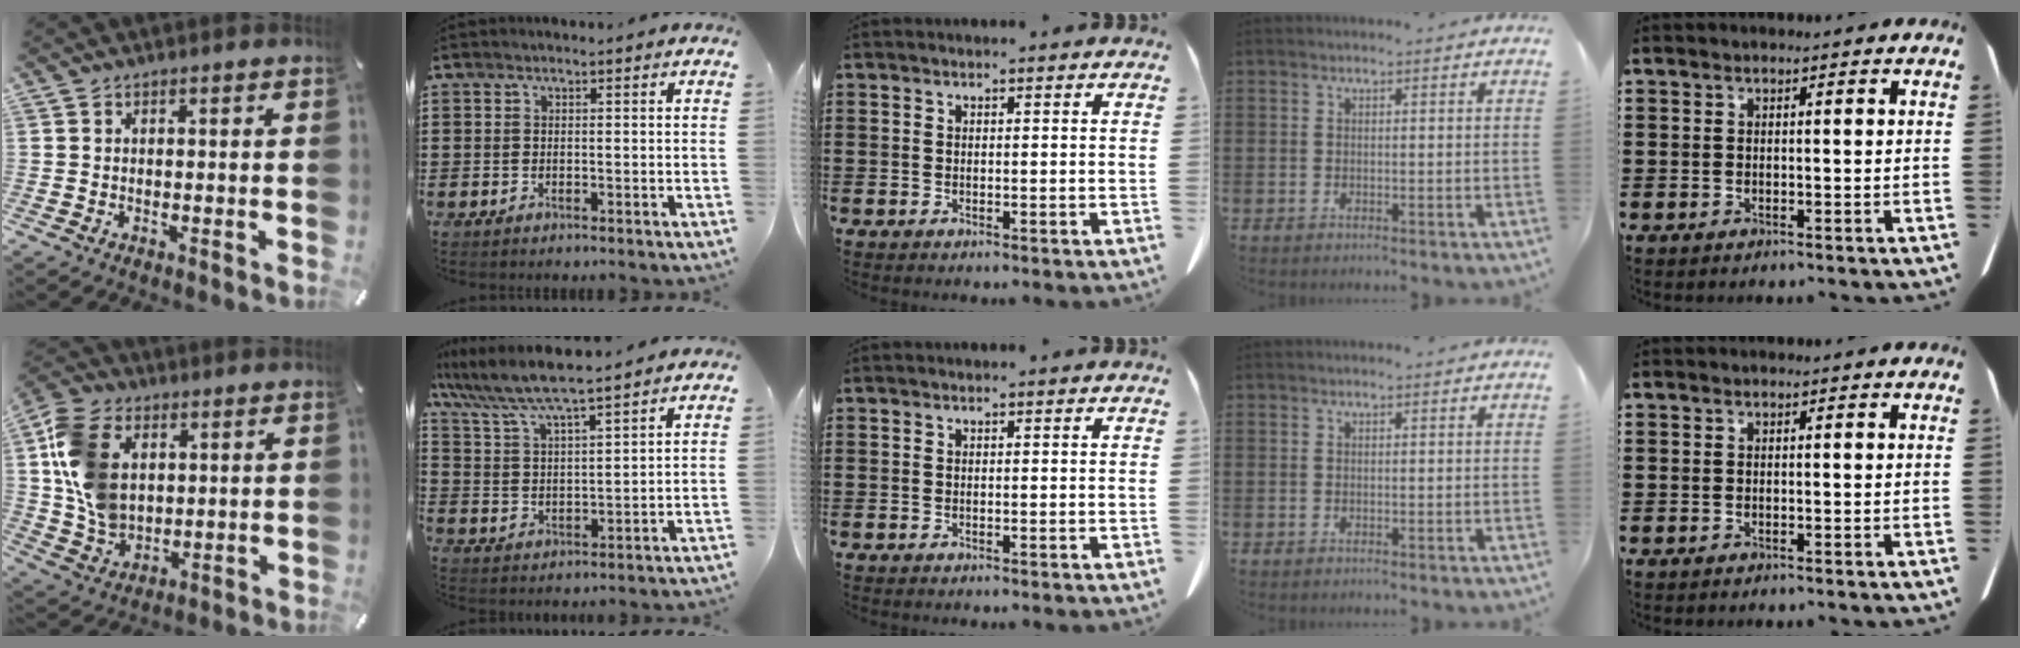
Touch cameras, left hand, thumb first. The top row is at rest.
{"thumb": {"total": 14.3, "force": [2.8, 11.0, 8.8], "torque": [-0.201, 0.013, 0.053]}, "index": {"total": 6.5, "force": [5.8, -0.1, 2.9], "torque": [-0.081, -0.032, 0.098]}}